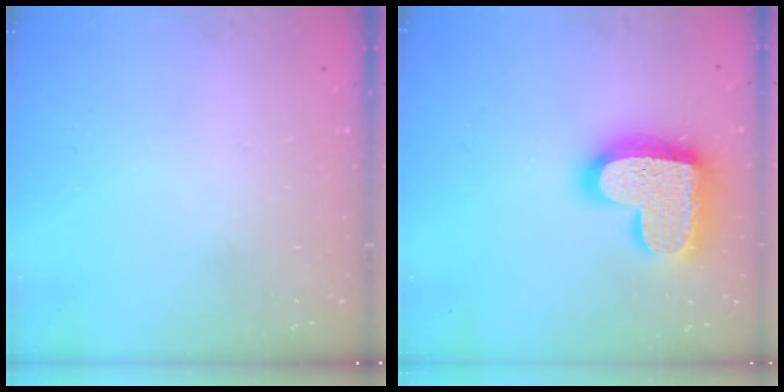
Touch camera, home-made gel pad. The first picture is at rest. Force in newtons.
{"total": 20.8, "press": 20.7, "slide": 1.5}